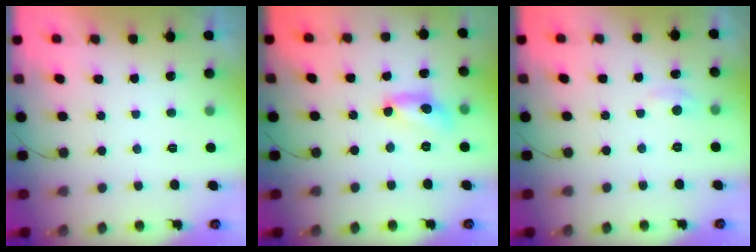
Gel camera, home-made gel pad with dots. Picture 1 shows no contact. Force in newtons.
{"total": 9.8, "press": 9.8, "slide": 0.7}
{"total": 2.3, "press": 2.3, "slide": 0.3}